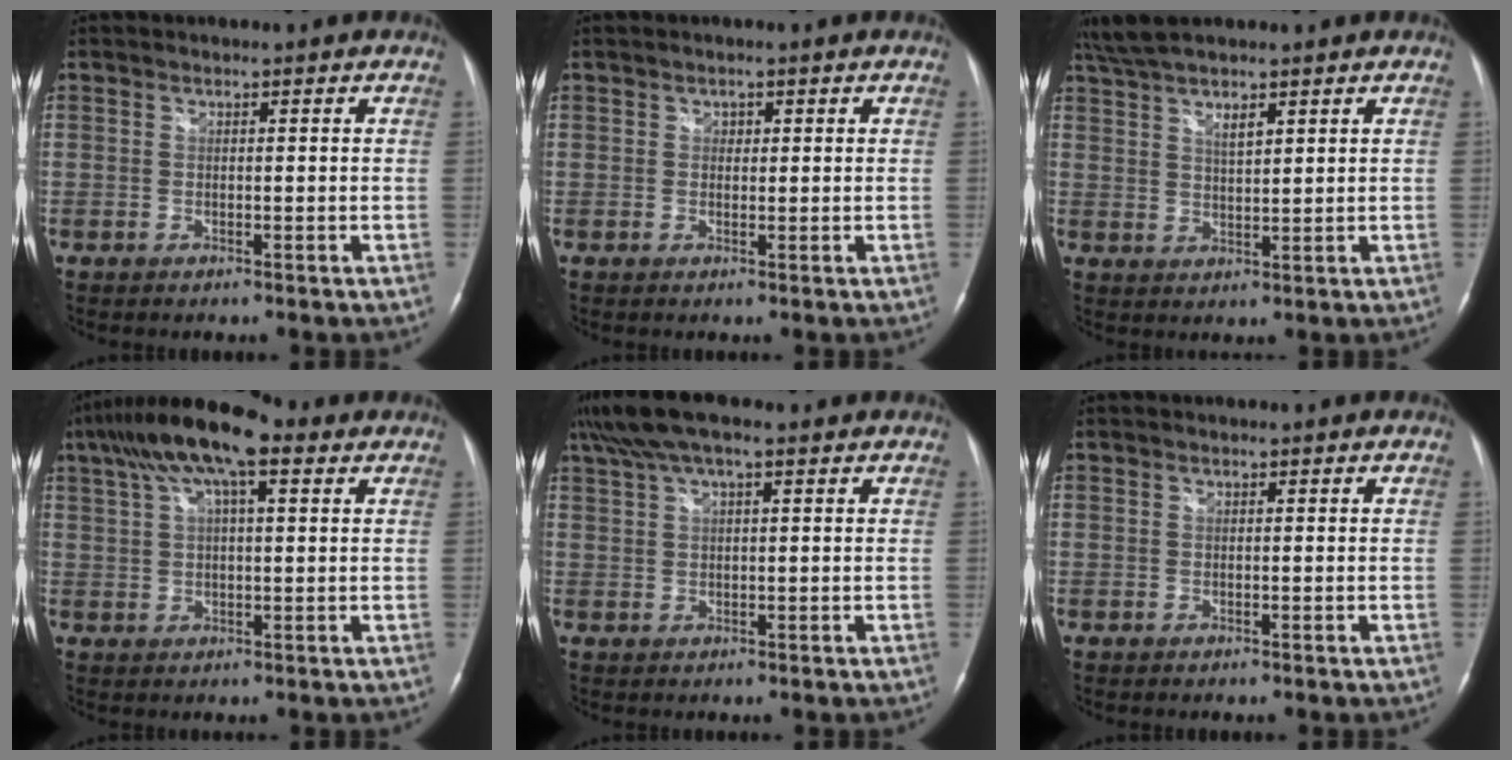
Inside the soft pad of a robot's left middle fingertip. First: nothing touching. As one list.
[{"total": 1.1, "force": [0.4, 0.8, 0.6], "torque": [-0.012, 0.000, 0.007]}, {"total": 7.5, "force": [5.3, 1.4, 5.1], "torque": [-0.109, 0.013, 0.100]}, {"total": 12.8, "force": [7.3, 3.5, 10.0], "torque": [-0.198, 0.044, 0.128]}, {"total": 8.9, "force": [6.0, 2.3, 6.1], "torque": [-0.125, 0.042, 0.106]}, {"total": 0.0}]